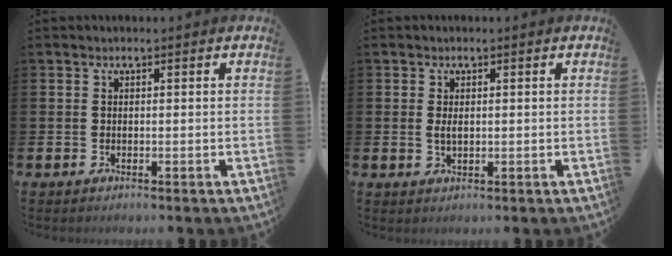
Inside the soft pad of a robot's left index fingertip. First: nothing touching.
{"total": 1.3, "force": [0.2, 0.7, 1.1], "torque": [-0.019, 0.002, 0.002]}